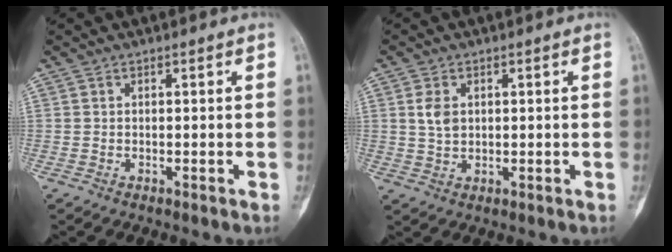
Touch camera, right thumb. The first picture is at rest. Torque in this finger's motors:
{"motor_torque": [-0.25, 0.26, 0.55, 0.09, 0.00]}